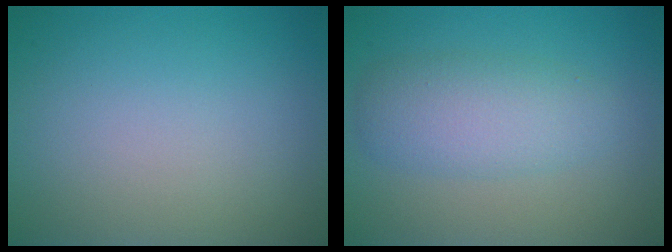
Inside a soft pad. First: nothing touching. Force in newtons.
{"total": 4.1, "press": 4.1, "slide": 0.1}